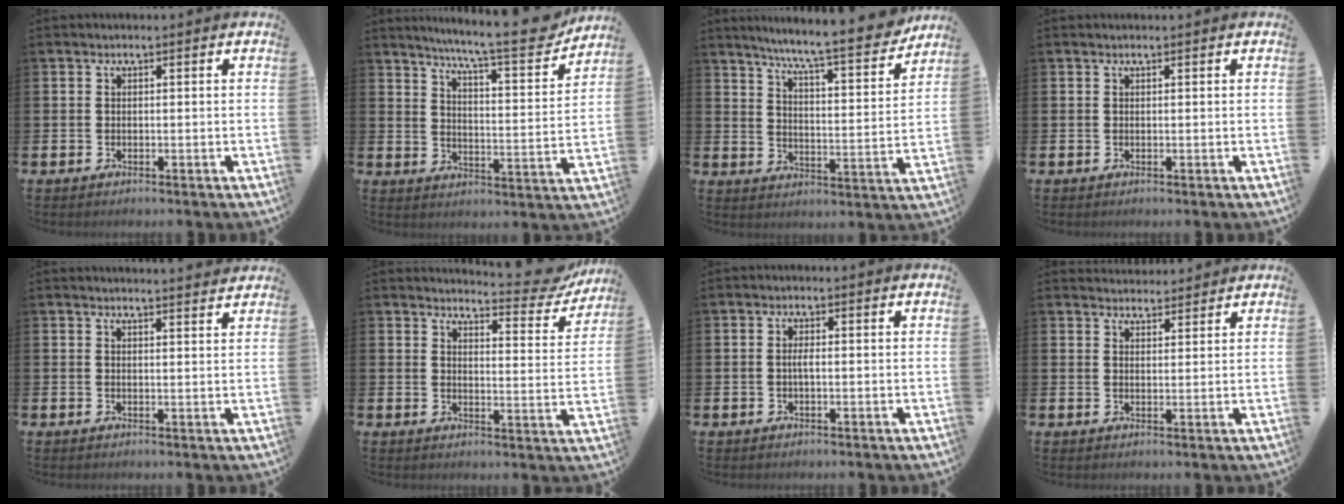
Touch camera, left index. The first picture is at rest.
{"total": 9.5, "force": [8.3, 0.7, 4.5], "torque": [-0.091, -0.055, 0.138]}
{"total": 8.6, "force": [7.8, 0.1, 3.6], "torque": [-0.083, -0.062, 0.128]}
{"total": 0.0}
{"total": 2.3, "force": [2.2, -0.2, -0.1], "torque": [0.011, -0.020, 0.038]}
{"total": 5.0, "force": [4.8, 0.7, 1.2], "torque": [-0.010, -0.039, 0.075]}
{"total": 1.2, "force": [-0.1, 0.3, 1.1], "torque": [-0.023, 0.002, -0.001]}
{"total": 3.1, "force": [3.0, 0.6, -0.2], "torque": [0.008, -0.016, 0.053]}